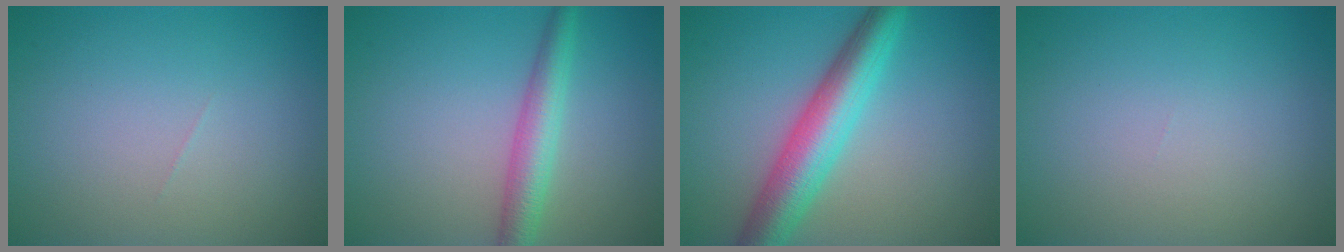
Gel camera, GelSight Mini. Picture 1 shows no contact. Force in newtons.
{"total": 3.6, "press": 3.6, "slide": 0.1}
{"total": 6.5, "press": 6.5, "slide": 0.2}
{"total": 0.0}